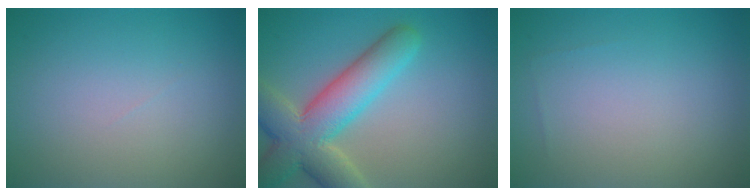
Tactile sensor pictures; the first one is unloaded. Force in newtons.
{"total": 8.1, "press": 8.1, "slide": 0.6}
{"total": 0.0}